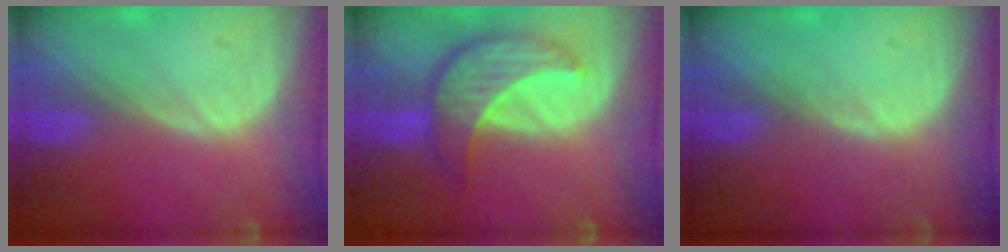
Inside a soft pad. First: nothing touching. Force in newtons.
{"total": 8.2, "press": 7.6, "slide": 3.3}
{"total": 0.5, "press": 0.5, "slide": 0.1}